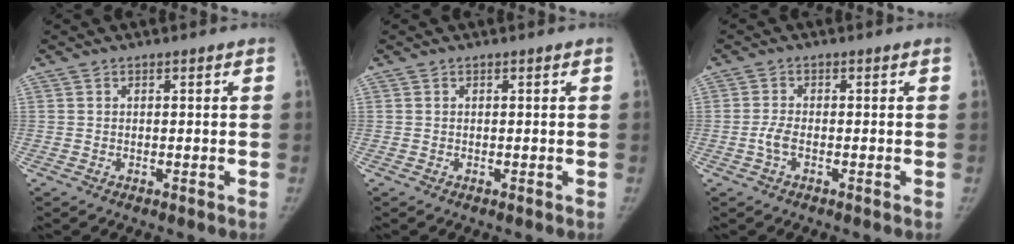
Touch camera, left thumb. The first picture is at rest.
{"total": 0.0}
{"total": 2.3, "force": [-0.8, 1.0, 2.0], "torque": [-0.048, 0.006, -0.017]}